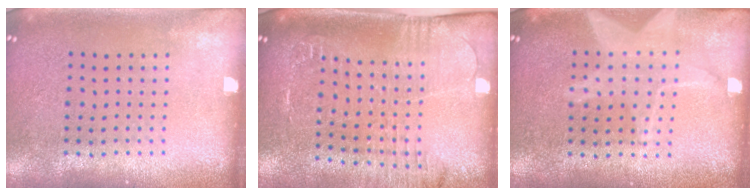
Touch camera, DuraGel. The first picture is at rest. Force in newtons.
{"total": 1.9, "press": 1.9, "slide": 0.4}
{"total": 1.6, "press": 1.6, "slide": 0.2}